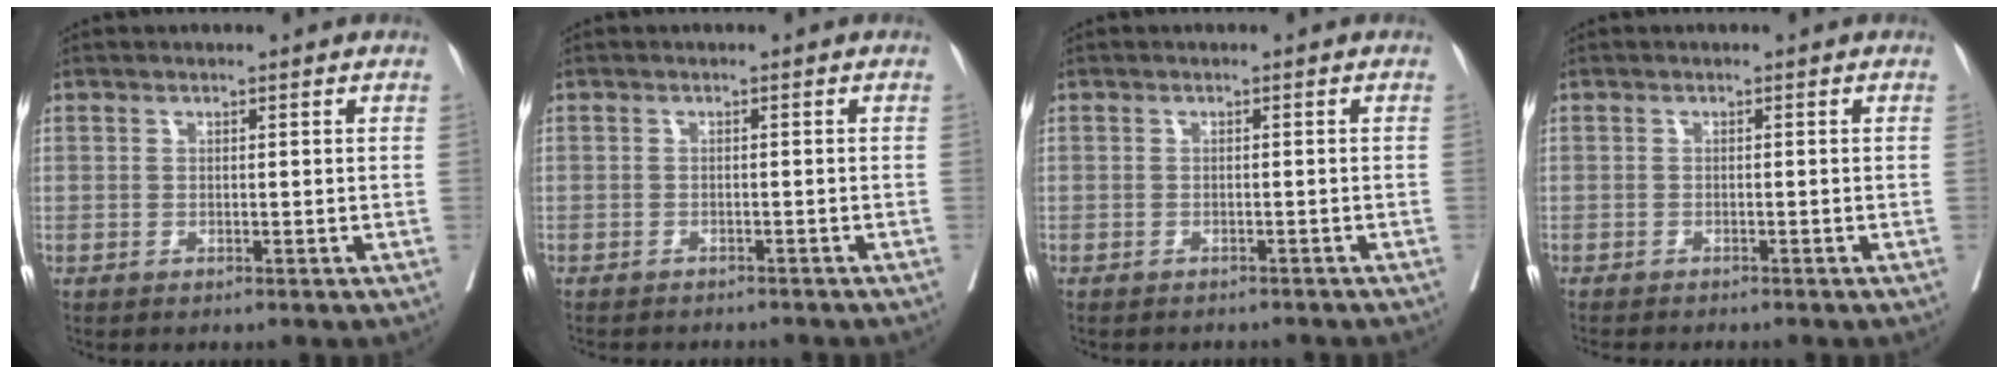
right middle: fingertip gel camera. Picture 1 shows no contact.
{"total": 7.0, "force": [-6.4, 1.6, 2.2], "torque": [-0.022, -0.003, -0.078]}
{"total": 5.9, "force": [-5.4, 1.7, 1.7], "torque": [-0.017, -0.001, -0.062]}
{"total": 5.3, "force": [-4.7, 0.9, 2.2], "torque": [-0.027, -0.008, -0.066]}